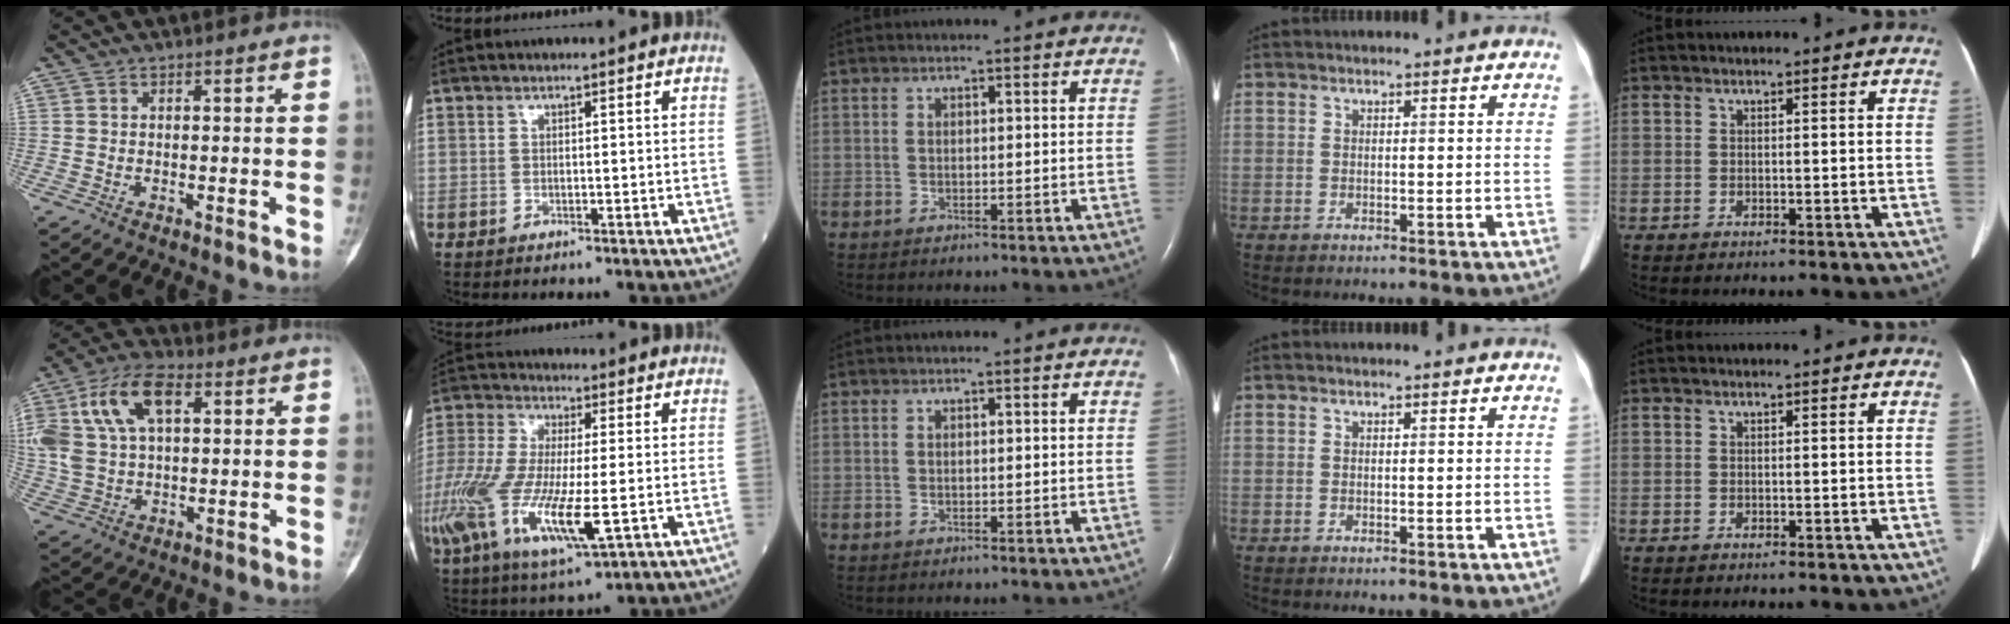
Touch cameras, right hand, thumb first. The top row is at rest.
{"thumb": {"total": 15.8, "force": [4.7, 9.0, 12.1], "torque": [-0.247, 0.020, 0.085]}, "index": {"total": 22.1, "force": [-5.7, 6.2, 20.4], "torque": [-0.496, -0.058, -0.099]}}